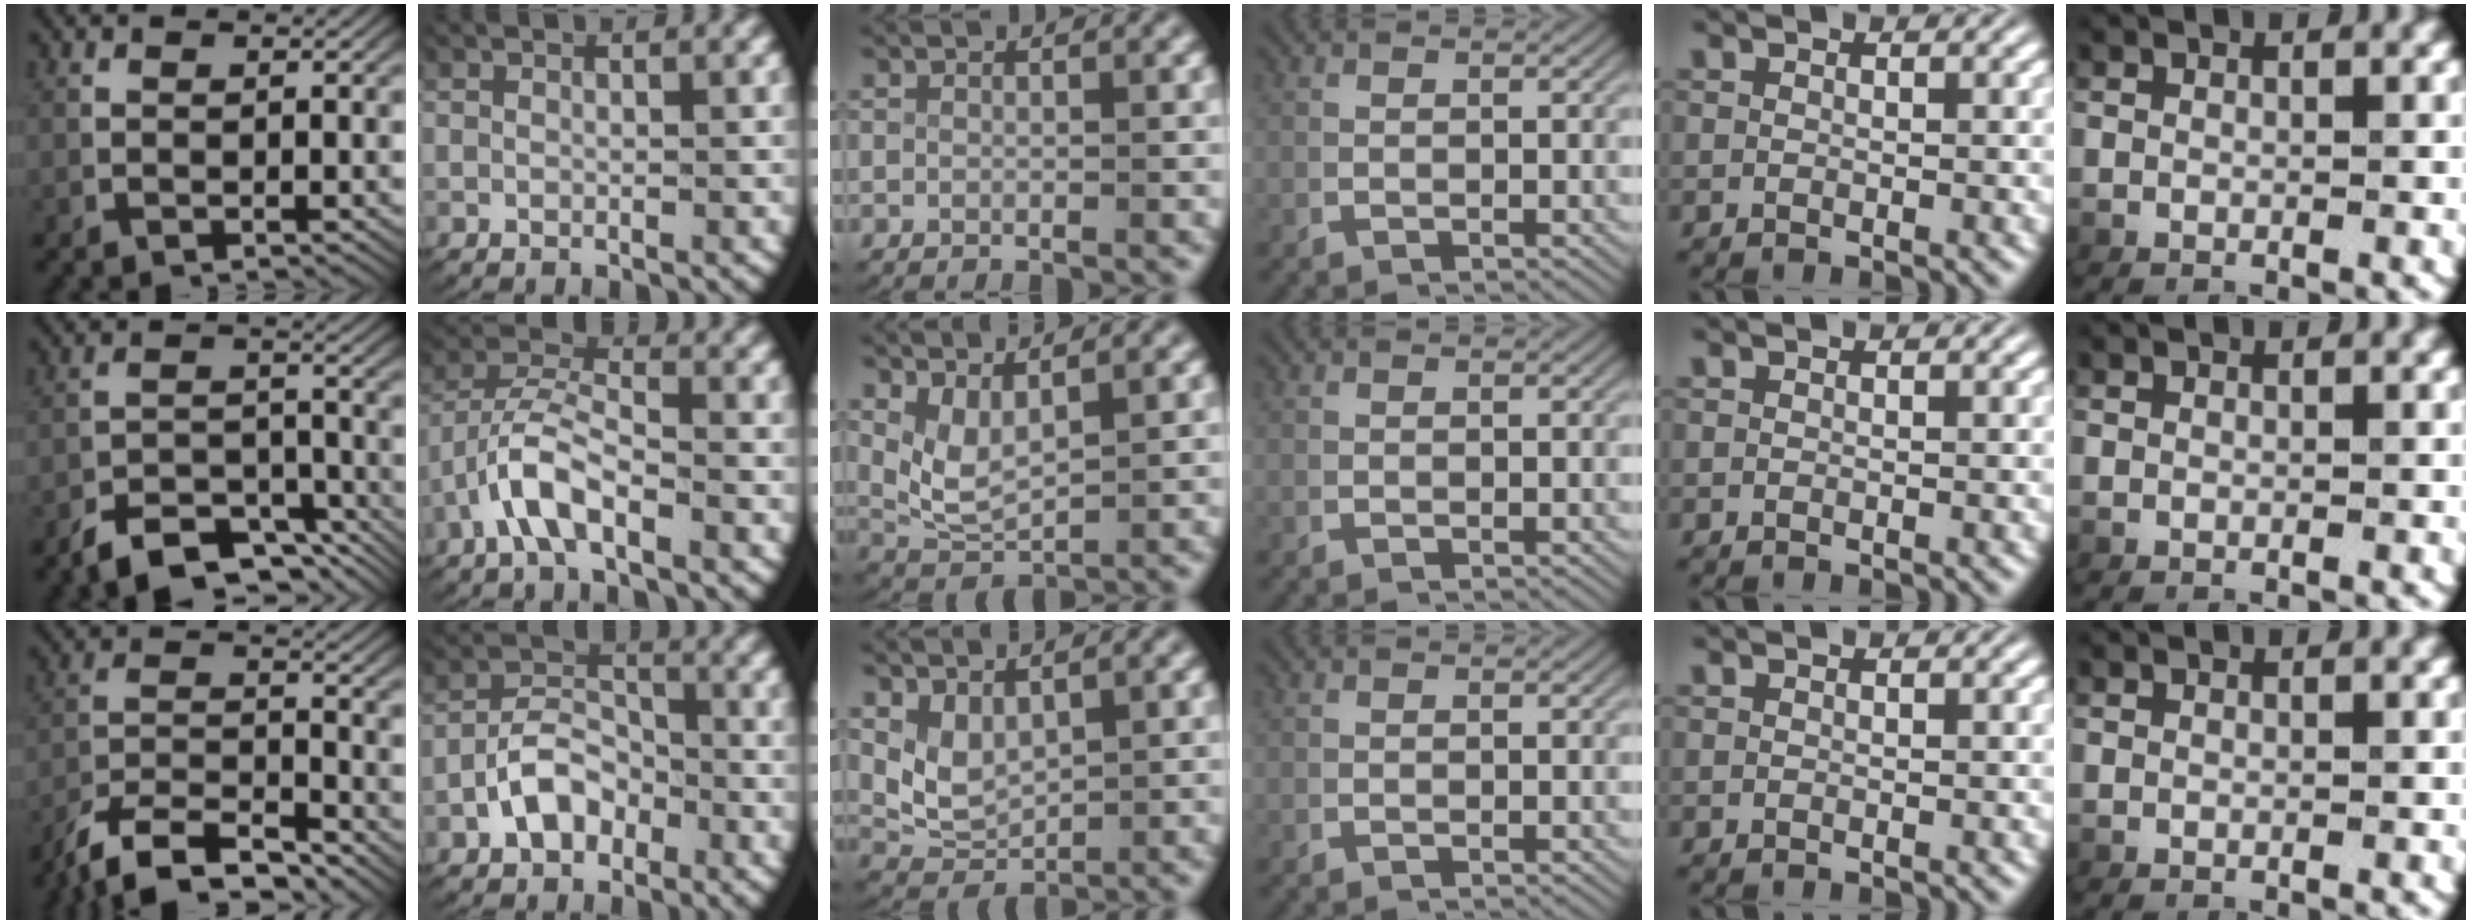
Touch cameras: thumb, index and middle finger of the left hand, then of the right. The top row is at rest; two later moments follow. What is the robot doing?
{"motion": "lift_and_place", "object": "card"}